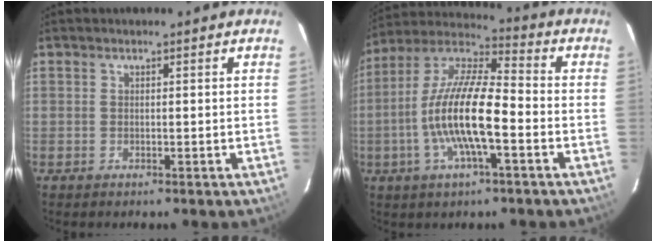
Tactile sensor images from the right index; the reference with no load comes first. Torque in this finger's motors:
{"motor_torque": [1.33, -0.81, 1.05, 0.21]}